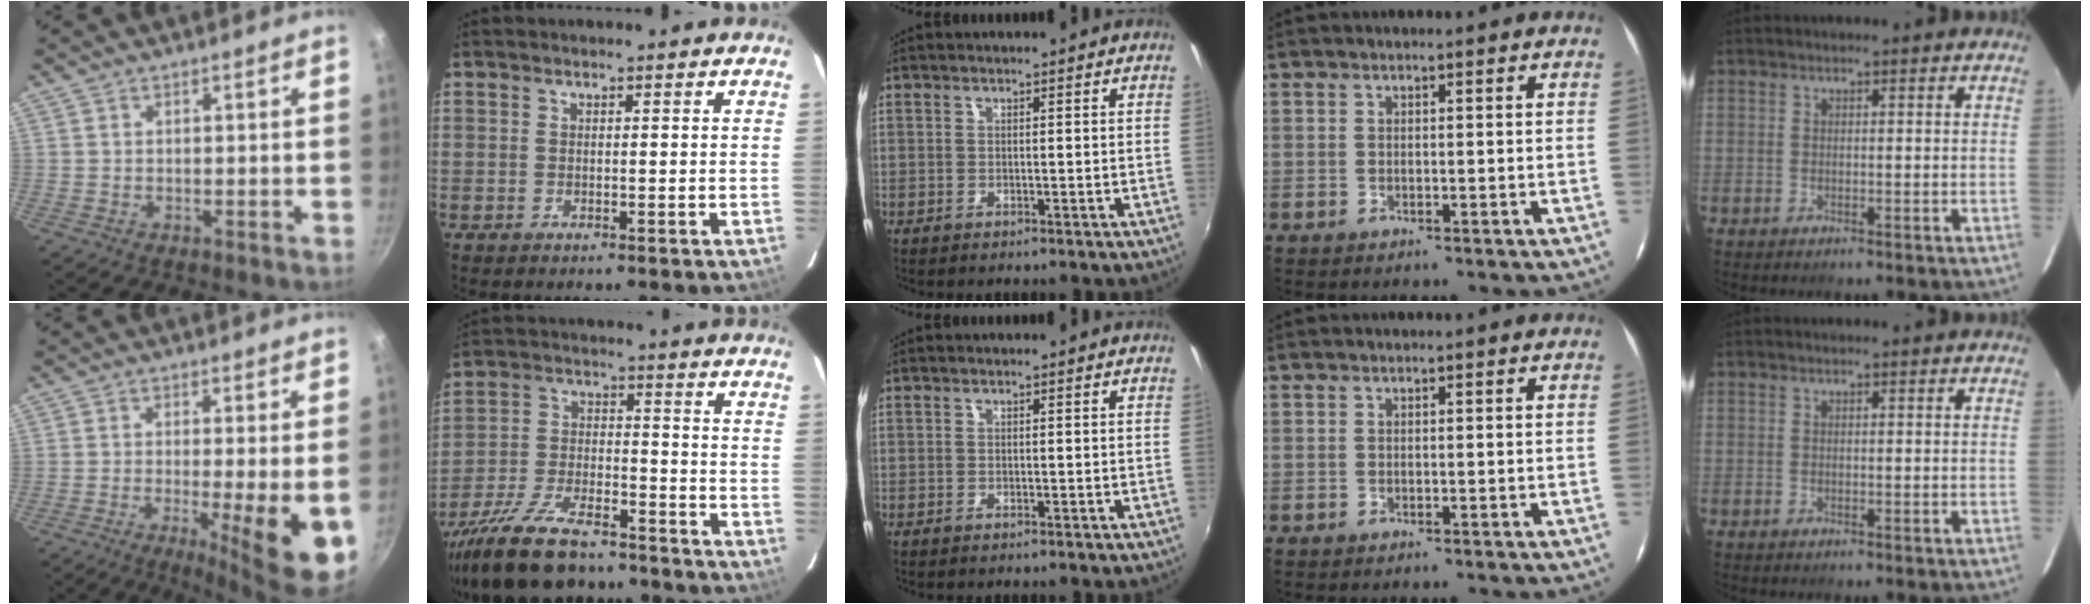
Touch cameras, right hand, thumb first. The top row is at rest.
{"thumb": {"total": 10.6, "force": [-2.5, 1.5, 10.2], "torque": [-0.147, -0.010, -0.033]}, "index": {"total": 21.1, "force": [-17.2, 6.9, 9.9], "torque": [-0.210, -0.030, -0.283]}, "middle": {"total": 0.5, "force": [0.4, -0.3, 0.1], "torque": [0.003, -0.003, 0.005]}}